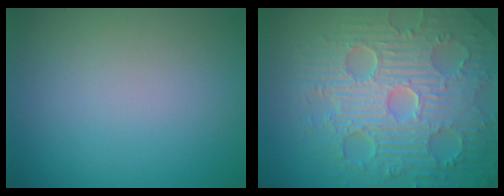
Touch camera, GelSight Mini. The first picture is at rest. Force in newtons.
{"total": 10.7, "press": 7.2, "slide": 7.9}